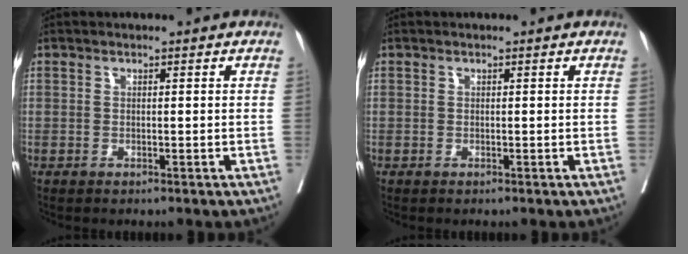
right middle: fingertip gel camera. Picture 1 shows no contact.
{"total": 0.0}